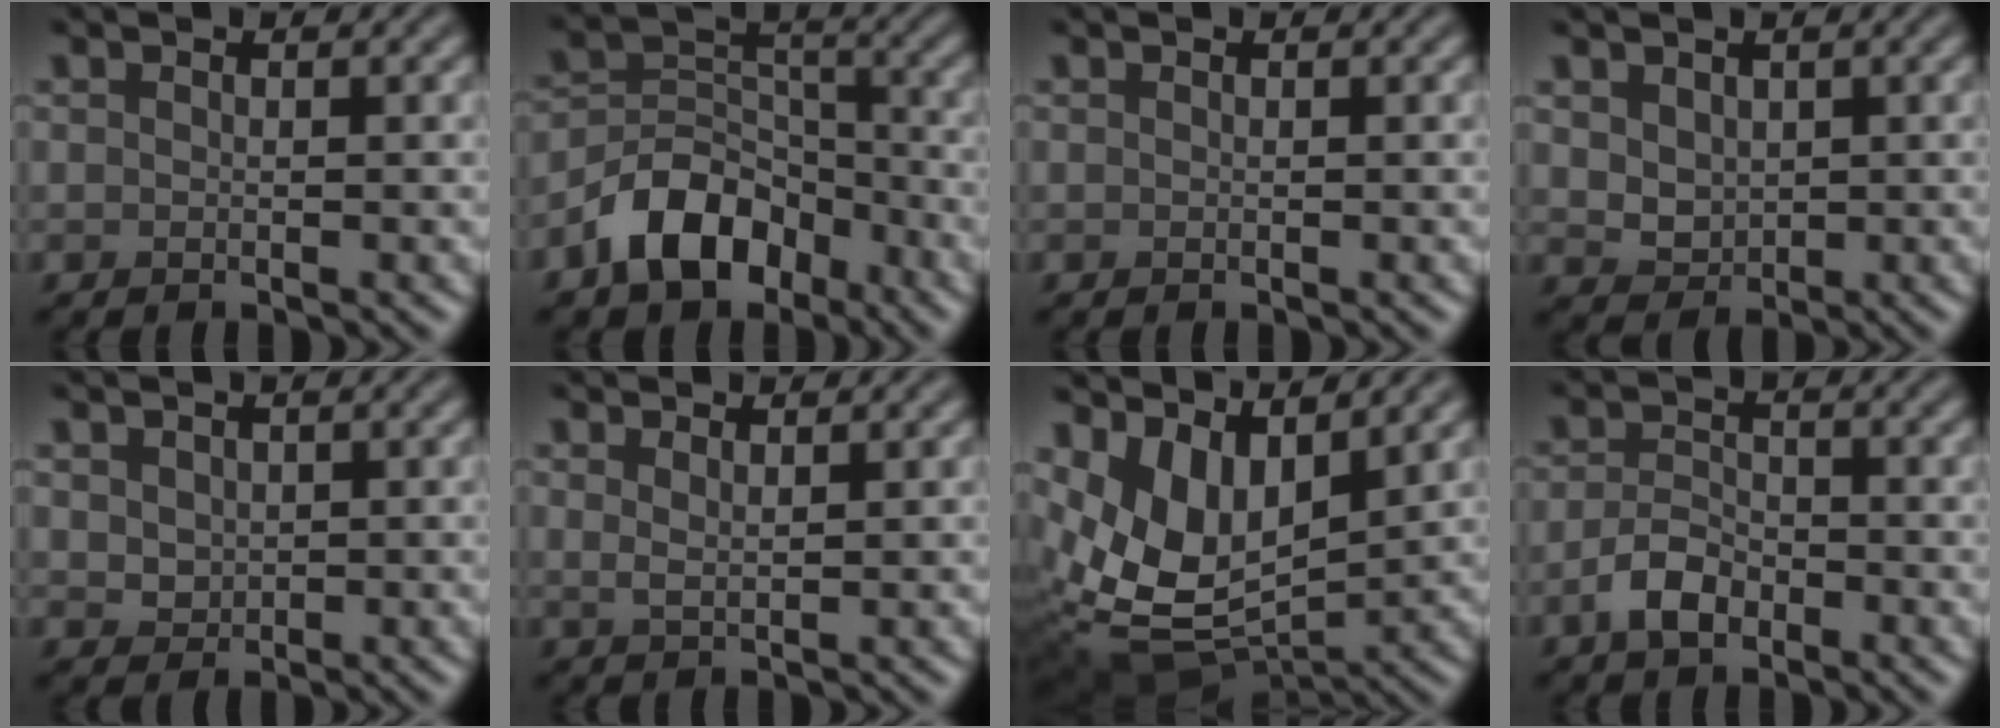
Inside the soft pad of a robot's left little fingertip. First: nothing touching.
{"total": 7.2, "force": [-4.4, 4.4, 3.6], "torque": [-0.057, 0.002, -0.090]}
{"total": 0.0}
{"total": 2.2, "force": [0.8, 1.7, 1.1], "torque": [-0.025, -0.004, 0.020]}
{"total": 1.6, "force": [0.6, 1.3, 0.6], "torque": [-0.014, -0.005, 0.017]}
{"total": 1.3, "force": [0.9, 0.3, 0.8], "torque": [-0.017, -0.003, 0.016]}
{"total": 8.8, "force": [2.3, 5.1, 6.9], "torque": [-0.153, -0.022, 0.050]}
{"total": 3.0, "force": [-1.6, 1.6, 1.8], "torque": [-0.036, 0.004, -0.036]}